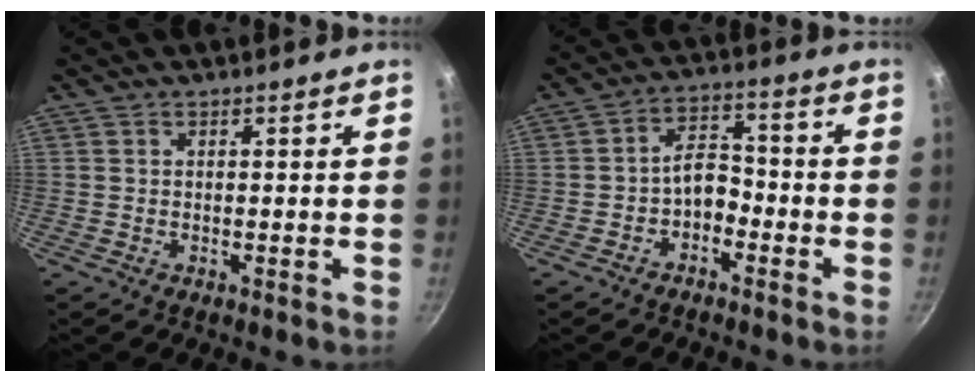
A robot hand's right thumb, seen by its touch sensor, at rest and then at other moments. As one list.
[{"total": 5.9, "force": [-2.5, 3.9, 3.7], "torque": [-0.038, 0.042, -0.046]}]